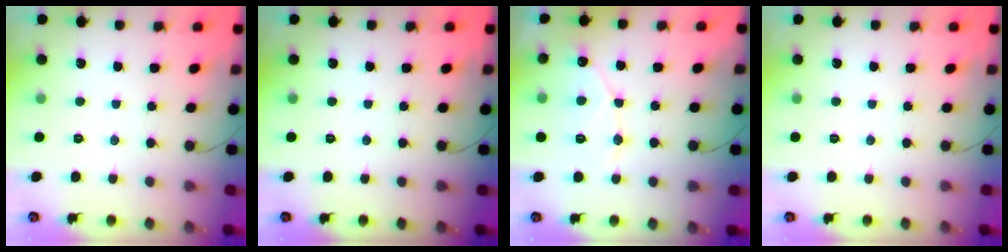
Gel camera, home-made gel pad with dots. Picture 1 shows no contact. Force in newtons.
{"total": 0.0}
{"total": 8.8, "press": 8.8, "slide": 0.6}
{"total": 0.0}